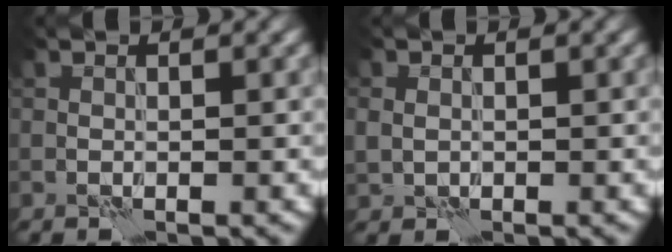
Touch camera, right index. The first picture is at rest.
{"total": 1.6, "force": [0.1, 1.4, 0.8], "torque": [-0.017, 0.001, 0.002]}